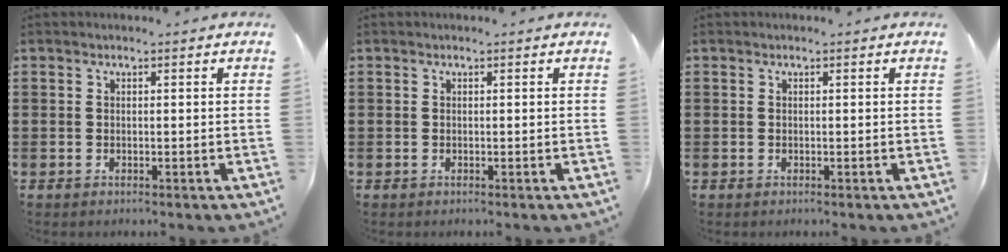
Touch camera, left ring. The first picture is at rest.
{"total": 0.0}
{"total": 0.0}